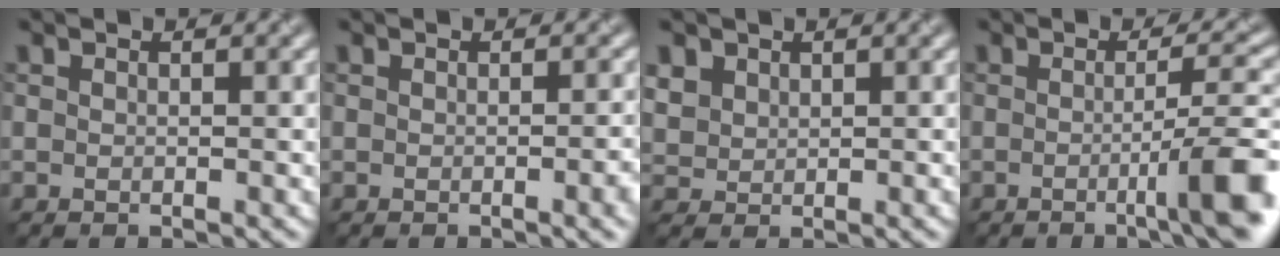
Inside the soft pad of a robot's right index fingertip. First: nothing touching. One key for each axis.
{"total": 3.0, "fx": -0.5, "fy": 1.1, "fz": 2.7, "tx": -0.005, "ty": 0.014, "tz": -0.002}
{"total": 1.6, "fx": 0.8, "fy": 1.4, "fz": 0.2, "tx": -0.013, "ty": 0.004, "tz": 0.034}
{"total": 7.1, "fx": -2.0, "fy": 1.2, "fz": 6.7, "tx": -0.084, "ty": 0.005, "tz": -0.026}